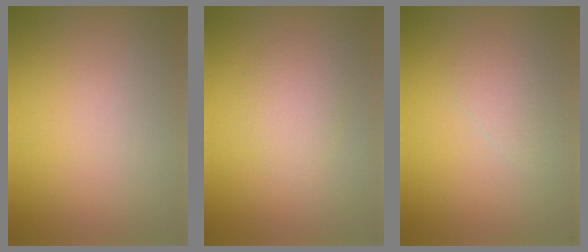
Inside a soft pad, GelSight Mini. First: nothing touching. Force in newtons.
{"total": 2.0, "press": 2.0, "slide": 0.1}
{"total": 1.4, "press": 1.4, "slide": 0.1}